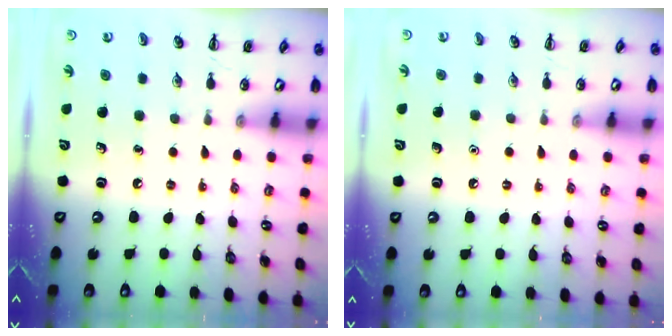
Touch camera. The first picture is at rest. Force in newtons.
{"total": 1.6, "press": 1.6, "slide": 0.1}